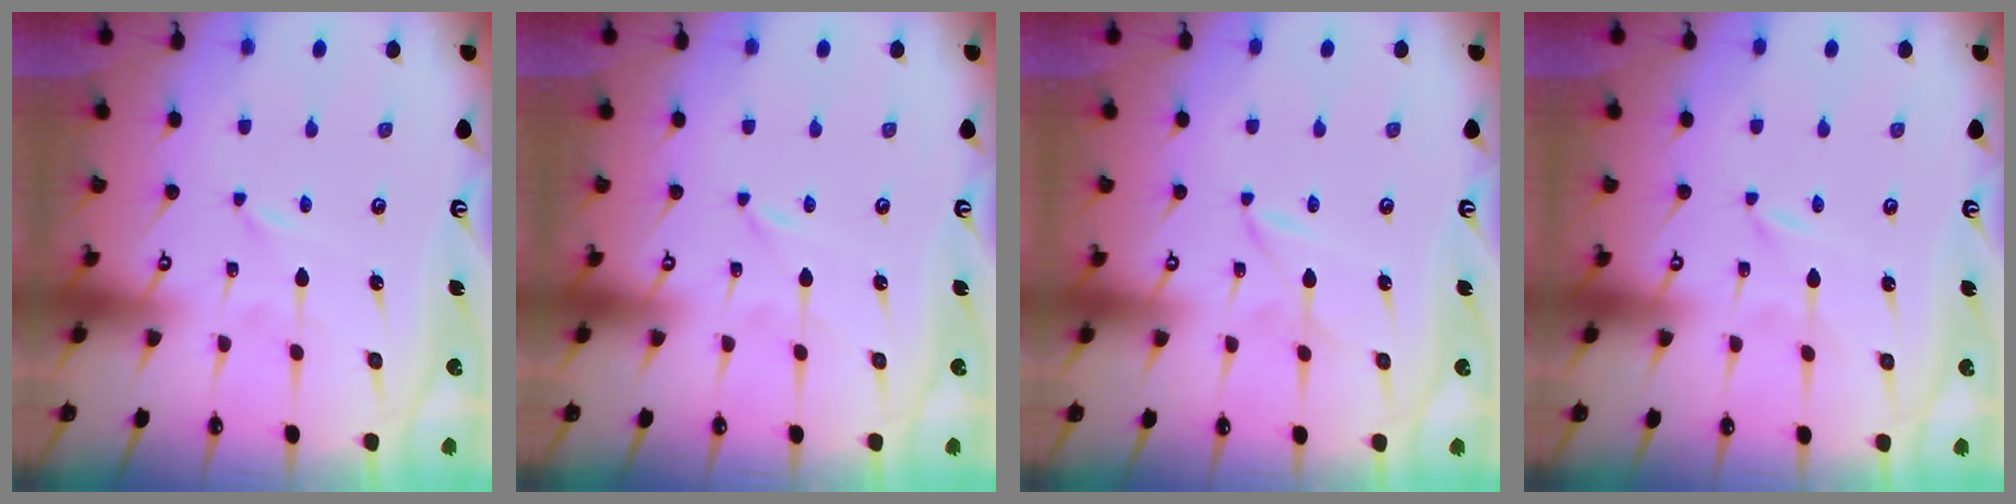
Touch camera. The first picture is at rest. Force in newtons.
{"total": 0.0}
{"total": 2.1, "press": 2.1, "slide": 0.4}
{"total": 0.0}